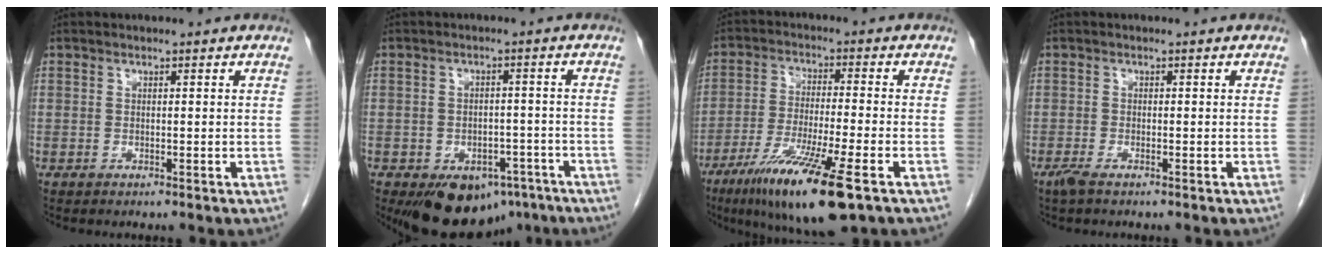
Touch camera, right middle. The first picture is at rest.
{"total": 11.2, "force": [-7.2, 6.7, 5.4], "torque": [-0.072, 0.009, -0.100]}
{"total": 14.5, "force": [-8.2, 0.8, 12.0], "torque": [-0.222, -0.040, -0.140]}
{"total": 1.7, "force": [-1.2, 0.3, 1.2], "torque": [-0.028, -0.004, -0.024]}